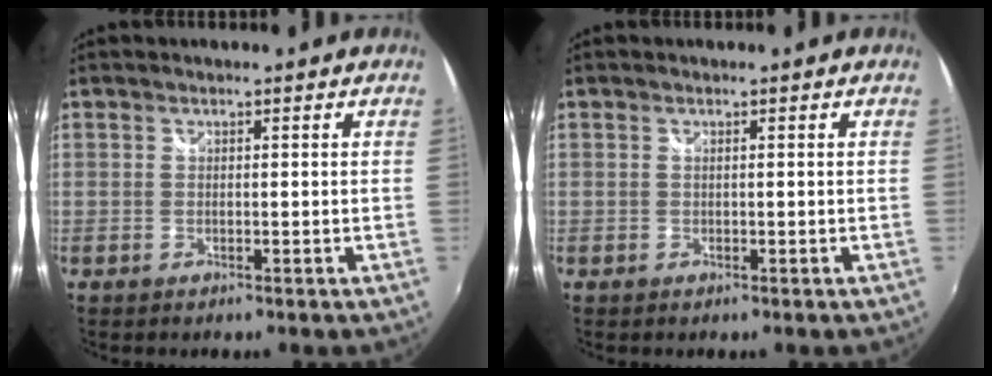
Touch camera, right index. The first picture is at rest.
{"total": 0.0}